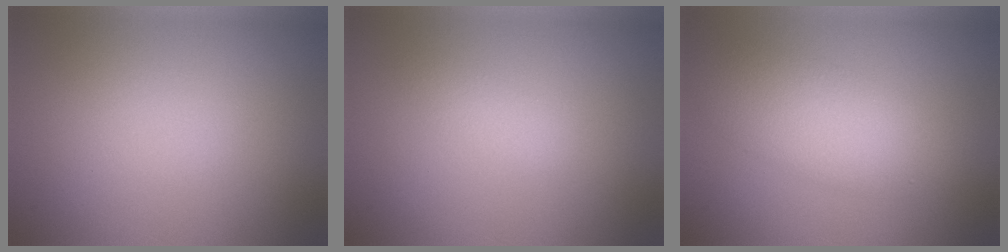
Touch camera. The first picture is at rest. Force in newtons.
{"total": 1.1, "press": 1.1, "slide": 0.0}
{"total": 4.4, "press": 4.4, "slide": 0.3}